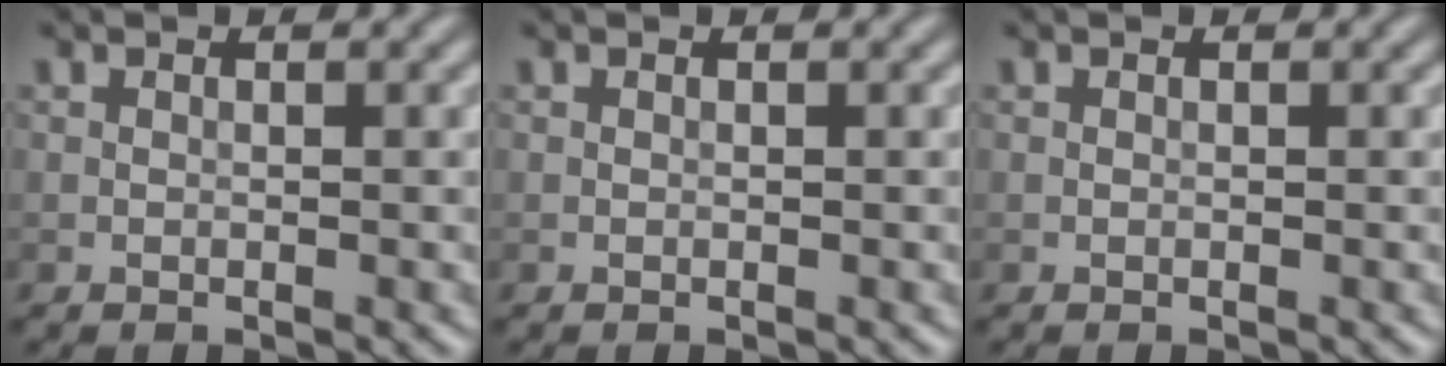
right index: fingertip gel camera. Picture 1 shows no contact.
{"total": 0.0}
{"total": 0.0}